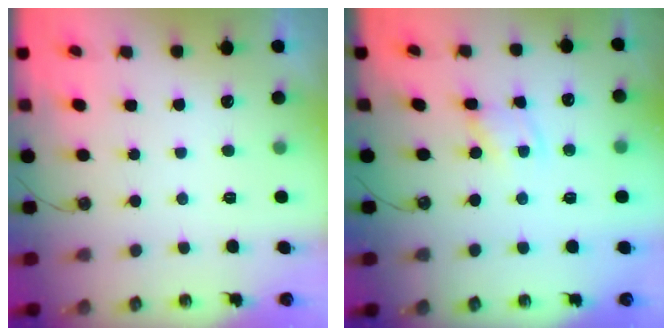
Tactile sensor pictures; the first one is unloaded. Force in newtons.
{"total": 1.4, "press": 1.4, "slide": 0.1}